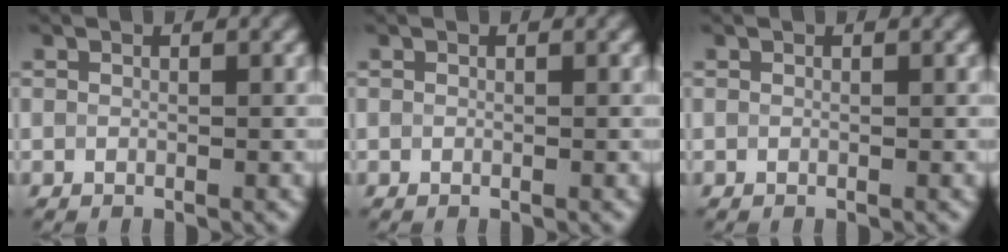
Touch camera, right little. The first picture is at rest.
{"total": 0.0}
{"total": 0.0}